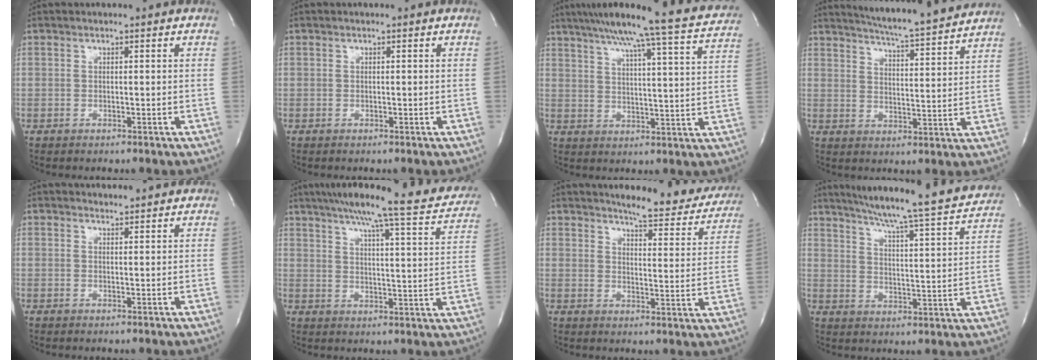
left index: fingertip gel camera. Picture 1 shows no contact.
{"total": 0.0}
{"total": 22.3, "force": [19.5, -0.6, 10.8], "torque": [-0.171, -0.027, 0.246]}
{"total": 15.4, "force": [14.3, -0.4, 5.6], "torque": [-0.098, -0.016, 0.193]}
{"total": 2.6, "force": [2.6, 0.3, 0.1], "torque": [-0.013, 0.009, 0.034]}
{"total": 21.7, "force": [18.4, 1.8, 11.5], "torque": [-0.168, -0.010, 0.227]}
{"total": 15.5, "force": [14.1, 3.1, 5.7], "torque": [-0.051, -0.043, 0.155]}
{"total": 22.7, "force": [20.4, 0.9, 9.9], "torque": [-0.153, -0.041, 0.260]}